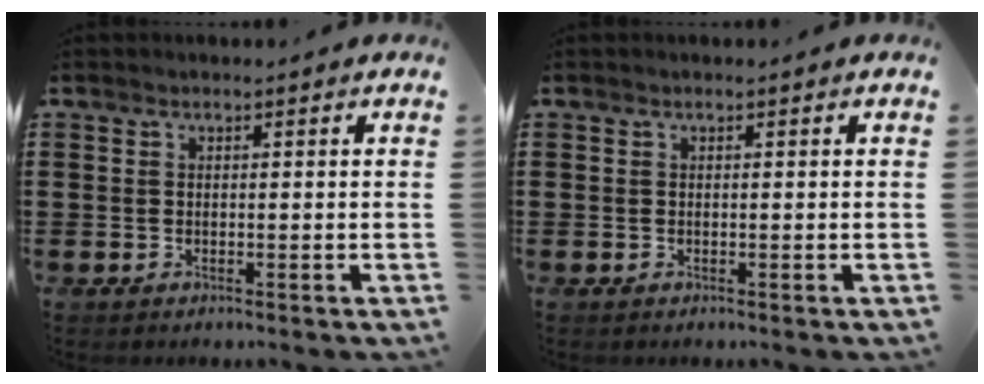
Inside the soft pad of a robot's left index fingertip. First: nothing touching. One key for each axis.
{"total": 0.0}